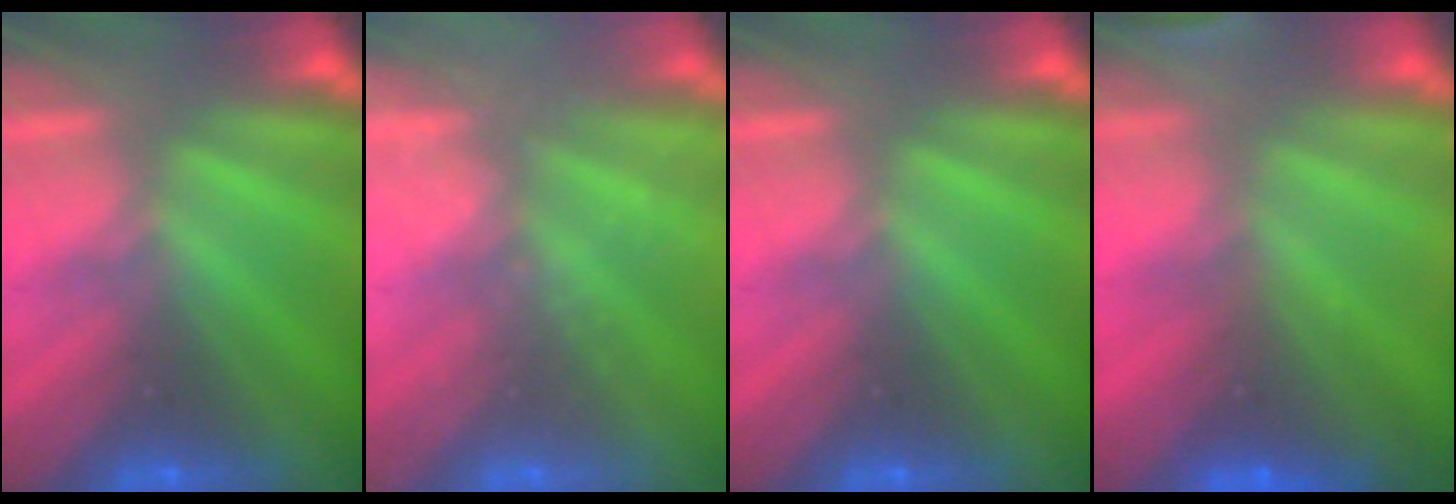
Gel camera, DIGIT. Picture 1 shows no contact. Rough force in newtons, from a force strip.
{"total": 2.0}
{"total": 0.0}
{"total": 5.8}